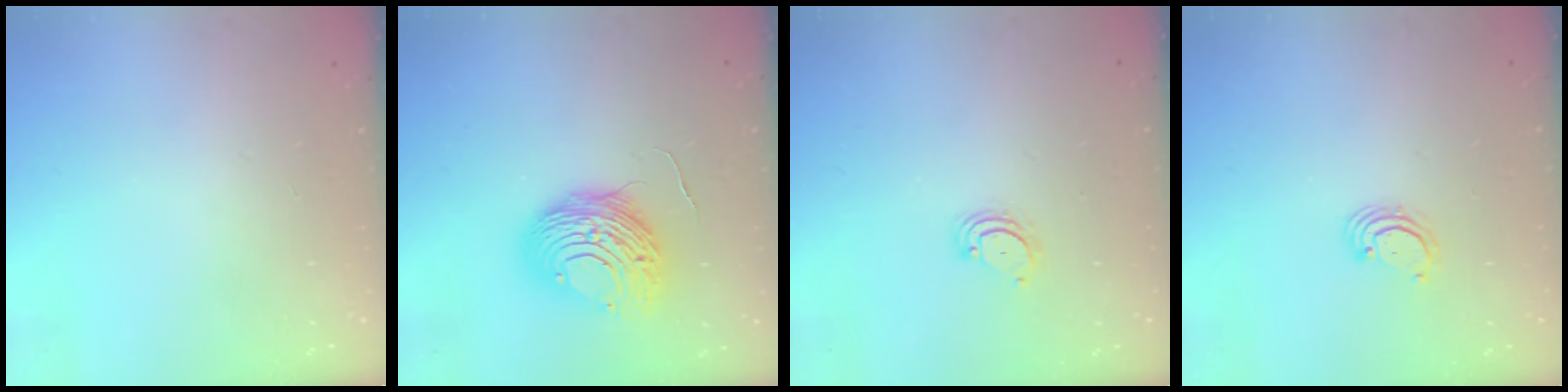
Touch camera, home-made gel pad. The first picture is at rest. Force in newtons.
{"total": 12.2, "press": 12.2, "slide": 1.4}
{"total": 2.3, "press": 2.3, "slide": 0.2}
{"total": 2.7, "press": 2.7, "slide": 0.3}